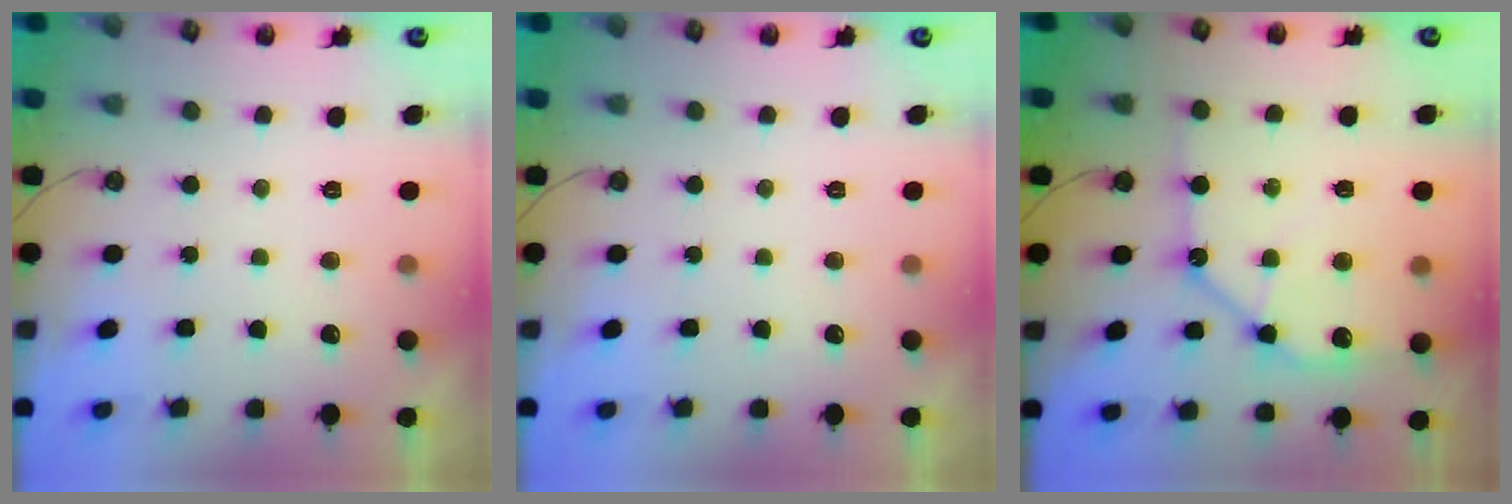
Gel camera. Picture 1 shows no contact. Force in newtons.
{"total": 0.0}
{"total": 12.0, "press": 11.9, "slide": 1.4}